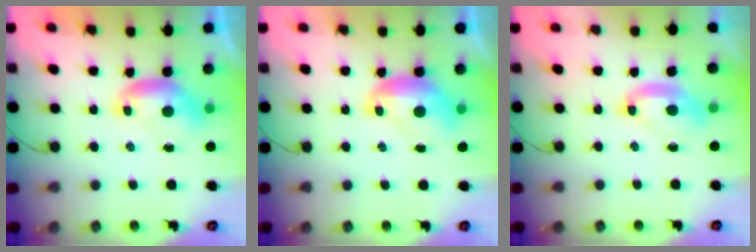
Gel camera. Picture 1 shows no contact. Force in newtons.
{"total": 2.1, "press": 2.1, "slide": 0.3}
{"total": 2.4, "press": 2.3, "slide": 0.7}